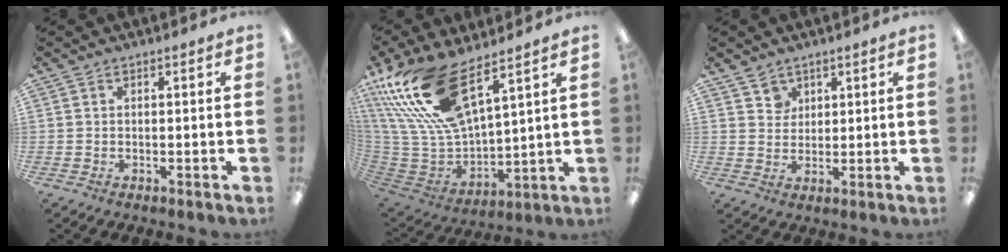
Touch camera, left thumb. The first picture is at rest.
{"total": 22.9, "force": [15.2, 8.7, 14.8], "torque": [-0.333, -0.085, 0.269]}
{"total": 4.1, "force": [2.8, 2.9, 0.3], "torque": [0.000, -0.011, 0.052]}